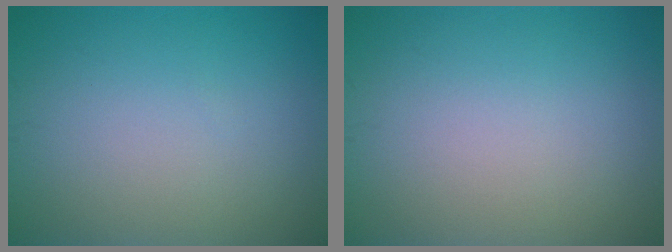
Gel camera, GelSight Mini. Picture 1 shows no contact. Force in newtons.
{"total": 0.0}